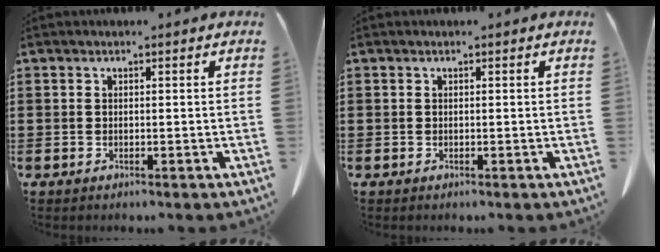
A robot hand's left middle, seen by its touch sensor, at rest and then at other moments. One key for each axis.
{"total": 0.0}